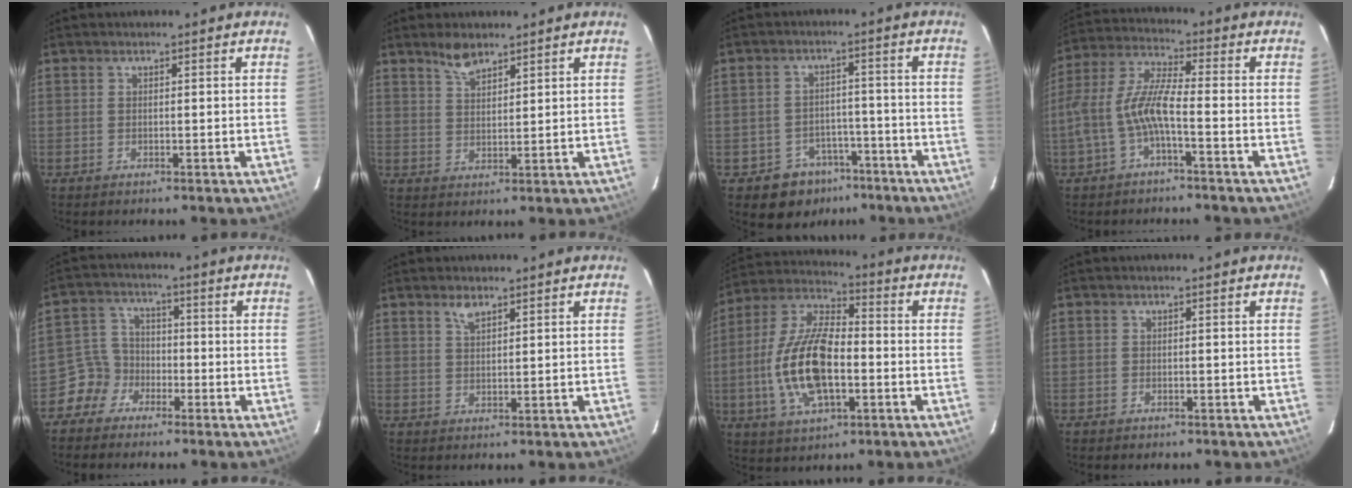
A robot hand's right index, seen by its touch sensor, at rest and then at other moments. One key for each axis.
{"total": 4.2, "fx": 3.4, "fy": 1.5, "fz": 1.8, "tx": -0.032, "ty": 0.001, "tz": 0.065}
{"total": 7.8, "fx": -4.9, "fy": 6.0, "fz": 1.0, "tx": -0.026, "ty": 0.030, "tz": -0.054}
{"total": 8.8, "fx": -3.0, "fy": 1.8, "fz": 8.1, "tx": -0.188, "ty": 0.012, "tz": -0.056}
{"total": 5.8, "fx": -3.6, "fy": 4.5, "fz": 0.0, "tx": -0.004, "ty": 0.029, "tz": -0.076}
{"total": 2.3, "fx": 1.7, "fy": 1.0, "fz": 1.2, "tx": -0.021, "ty": 0.002, "tz": 0.033}
{"total": 17.2, "fx": -3.5, "fy": 7.6, "fz": 15.0, "tx": -0.314, "ty": 0.001, "tz": -0.067}
{"total": 0.9, "fx": -0.6, "fy": 0.7, "fz": 0.2, "tx": -0.003, "ty": 0.000, "tz": -0.007}